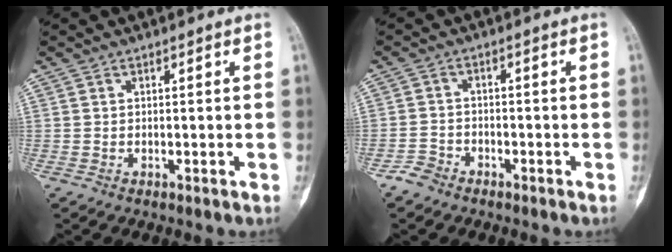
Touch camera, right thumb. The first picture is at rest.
{"total": 2.9, "force": [-2.3, 1.8, 0.5], "torque": [-0.011, 0.013, -0.048]}